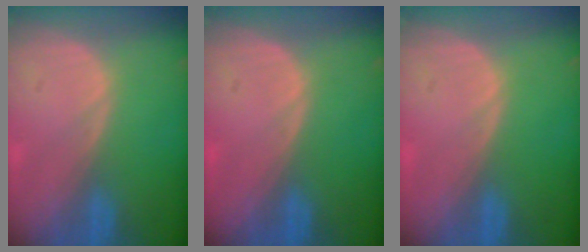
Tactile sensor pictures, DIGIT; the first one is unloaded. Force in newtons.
{"total": 0.0}
{"total": 0.0}